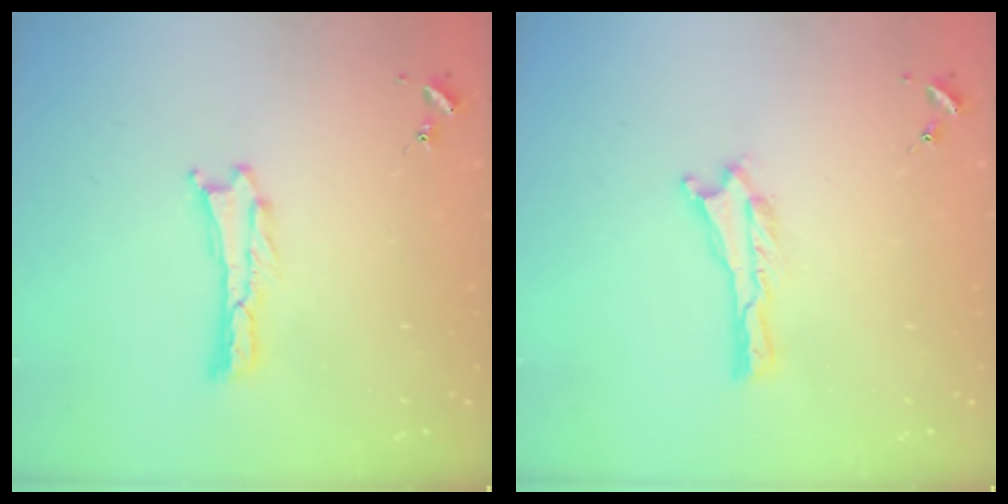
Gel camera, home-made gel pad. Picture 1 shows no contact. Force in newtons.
{"total": 0.0}